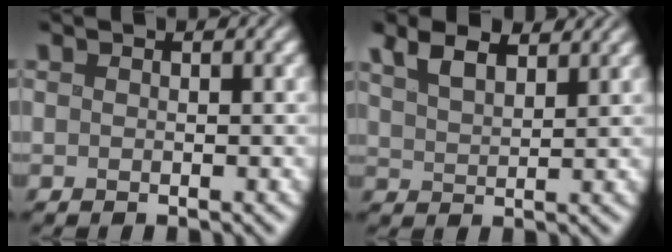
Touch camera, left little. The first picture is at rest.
{"total": 3.8, "force": [2.8, 1.2, 2.2], "torque": [-0.047, 0.008, 0.053]}